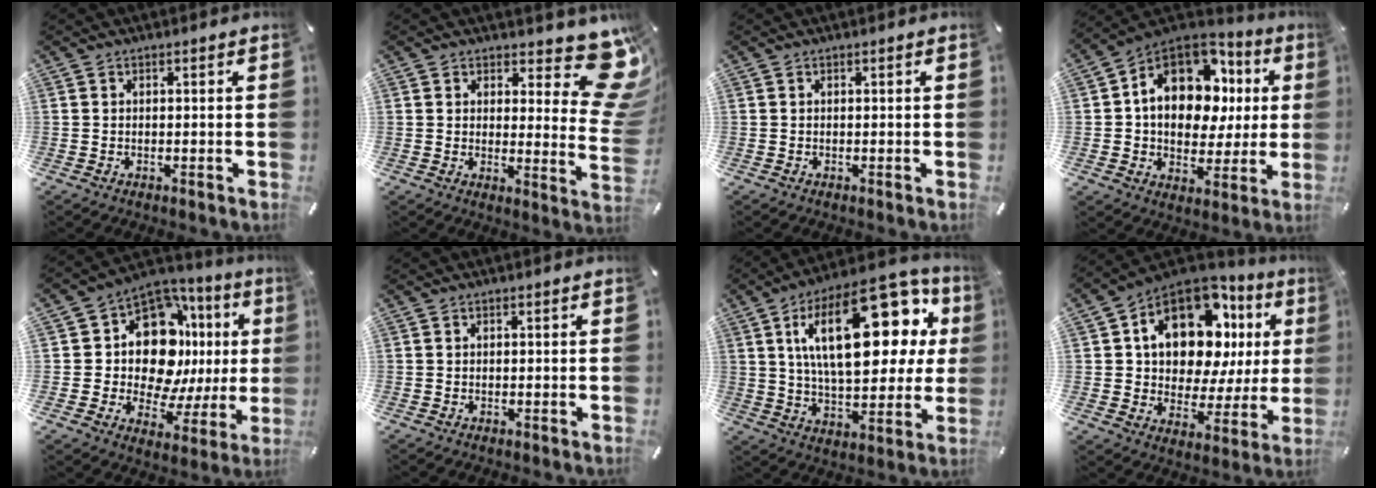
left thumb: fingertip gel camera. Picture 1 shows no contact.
{"total": 13.2, "force": [6.6, 6.2, 9.5], "torque": [-0.097, -0.063, 0.117]}
{"total": 0.0}
{"total": 17.1, "force": [4.4, 12.5, 10.8], "torque": [-0.182, -0.022, 0.078]}
{"total": 15.6, "force": [4.1, 10.9, 10.4], "torque": [-0.168, -0.052, 0.069]}
{"total": 0.0}
{"total": 28.3, "force": [10.0, 13.5, 22.8], "torque": [-0.361, -0.039, 0.158]}
{"total": 17.8, "force": [7.7, 10.7, 12.0], "torque": [-0.189, -0.050, 0.132]}